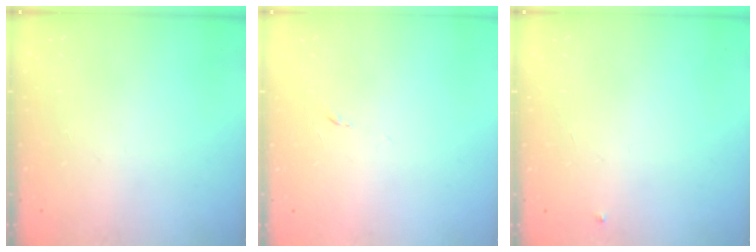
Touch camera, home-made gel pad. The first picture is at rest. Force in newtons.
{"total": 3.8, "press": 3.7, "slide": 0.9}
{"total": 3.0, "press": 2.9, "slide": 0.4}